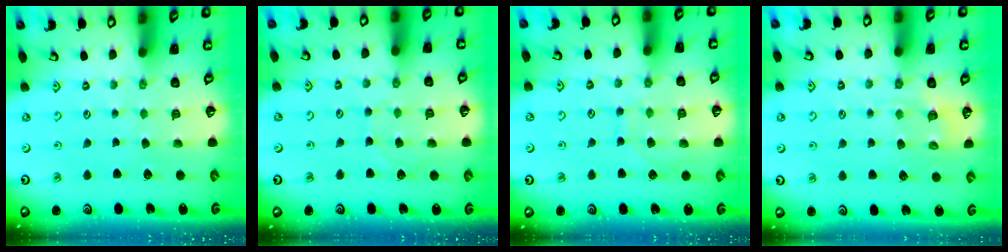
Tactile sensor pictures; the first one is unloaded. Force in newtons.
{"total": 5.4, "press": 5.4, "slide": 0.6}
{"total": 8.3, "press": 8.2, "slide": 0.8}
{"total": 3.2, "press": 3.0, "slide": 1.1}